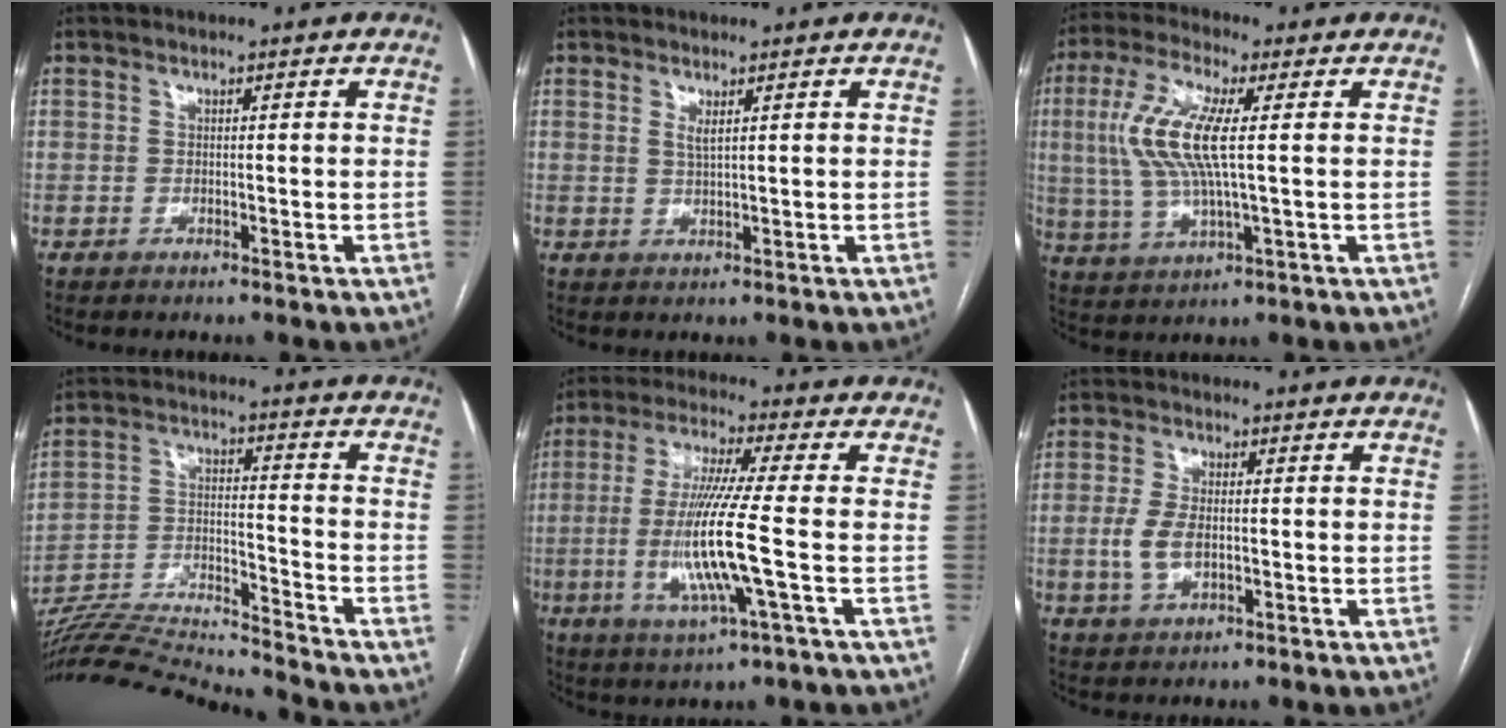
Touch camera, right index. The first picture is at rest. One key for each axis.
{"total": 1.5, "fx": 0.8, "fy": 0.0, "fz": 1.3, "tx": -0.031, "ty": -0.007, "tz": 0.016}
{"total": 11.3, "fx": 1.5, "fy": 2.3, "fz": 11.0, "tx": -0.248, "ty": 0.010, "tz": 0.029}
{"total": 17.2, "fx": -16.6, "fy": -1.3, "fz": 4.1, "tx": -0.076, "ty": 0.004, "tz": -0.281}
{"total": 12.6, "fx": -2.3, "fy": -0.6, "fz": 12.4, "tx": -0.255, "ty": -0.016, "tz": -0.052}
{"total": 4.9, "fx": -0.6, "fy": 2.4, "fz": 4.2, "tx": -0.100, "ty": -0.001, "tz": -0.010}